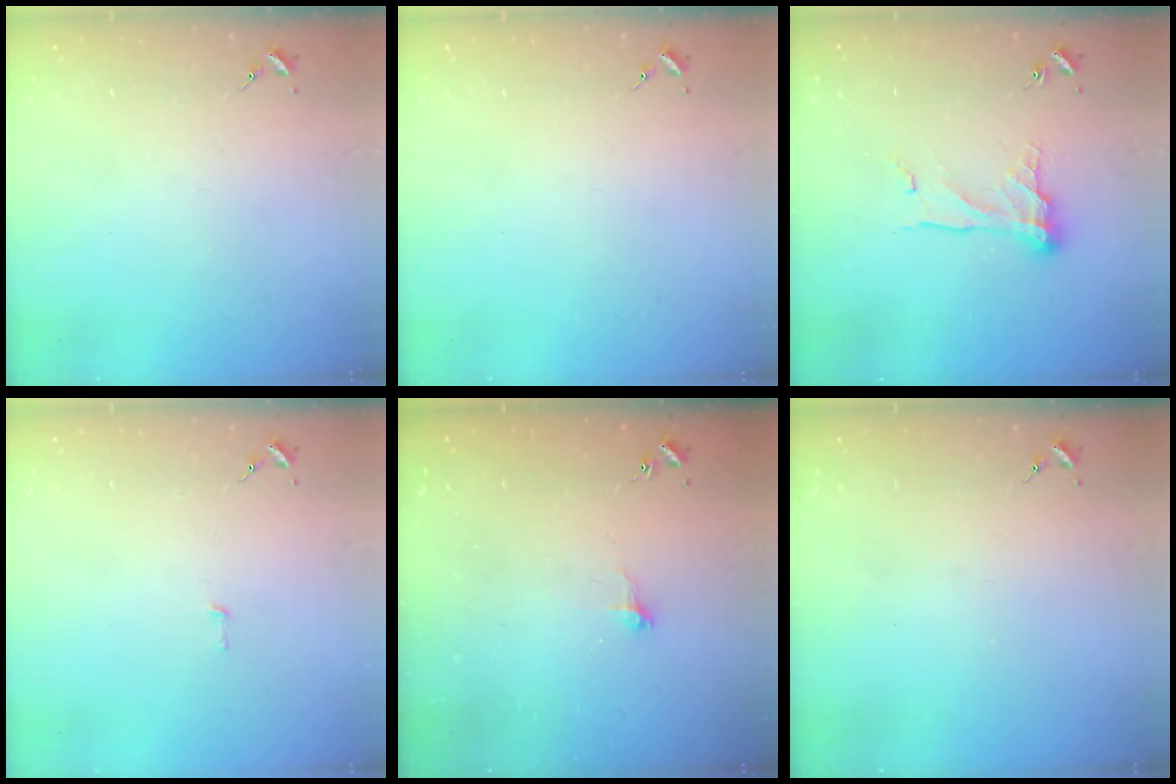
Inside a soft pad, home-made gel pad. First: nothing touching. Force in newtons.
{"total": 0.0}
{"total": 11.2, "press": 11.2, "slide": 0.8}
{"total": 1.9, "press": 1.9, "slide": 0.1}
{"total": 6.2, "press": 6.2, "slide": 0.6}
{"total": 0.0}